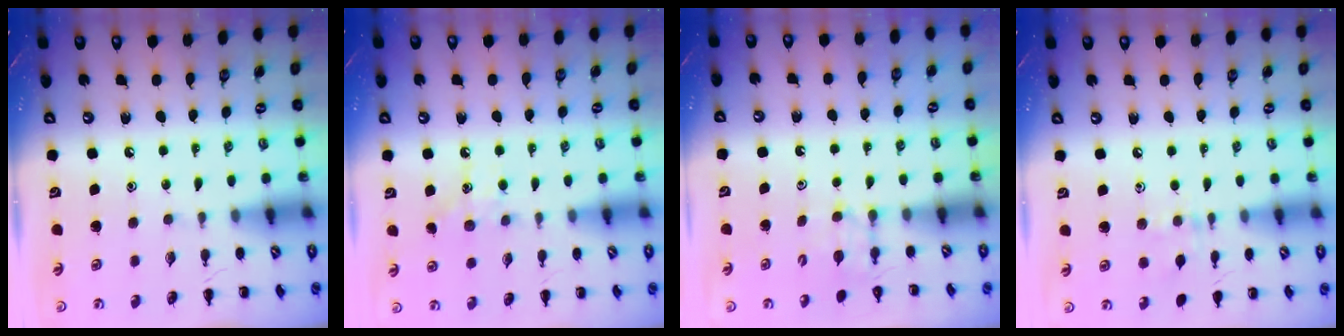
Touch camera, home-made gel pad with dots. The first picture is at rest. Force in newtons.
{"total": 5.0, "press": 4.6, "slide": 1.8}
{"total": 3.3, "press": 3.1, "slide": 1.1}
{"total": 5.9, "press": 5.6, "slide": 1.9}